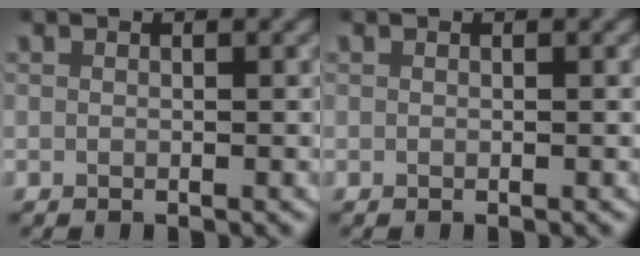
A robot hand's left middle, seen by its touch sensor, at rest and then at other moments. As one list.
[{"total": 0.0}]